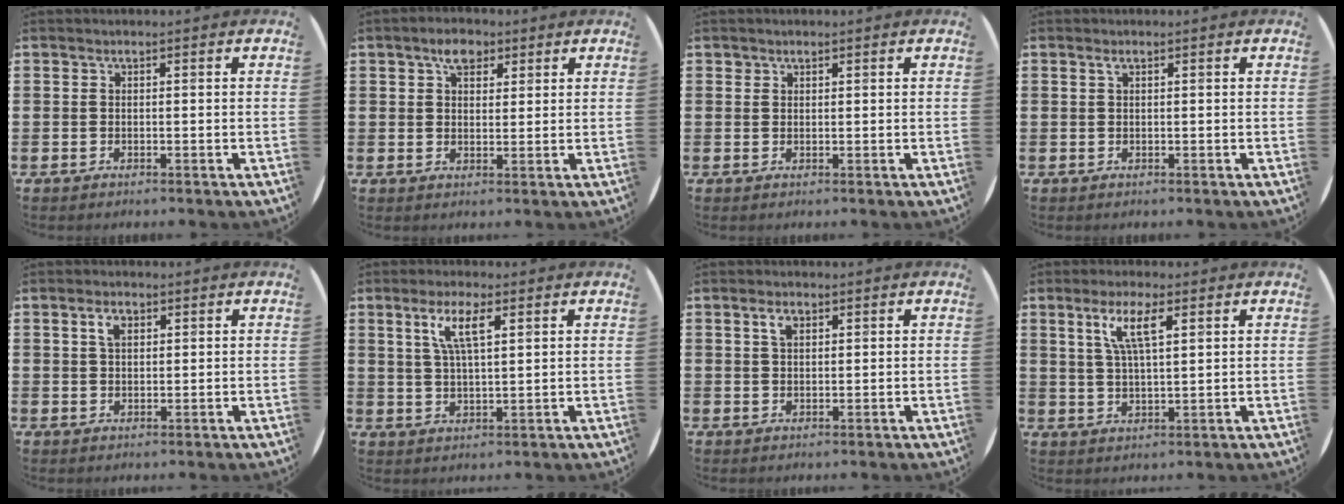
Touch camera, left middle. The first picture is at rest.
{"total": 3.9, "force": [2.6, 2.2, 1.8], "torque": [-0.017, 0.002, 0.042]}
{"total": 0.9, "force": [0.8, 0.4, -0.1], "torque": [0.010, 0.000, 0.013]}
{"total": 0.5, "force": [0.4, 0.2, 0.4], "torque": [-0.008, 0.001, 0.007]}
{"total": 2.5, "force": [1.3, 1.5, 1.5], "torque": [-0.016, 0.001, 0.020]}
{"total": 5.7, "force": [3.1, 1.5, 4.6], "torque": [-0.099, 0.011, 0.051]}
{"total": 2.2, "force": [1.3, 1.3, 1.3], "torque": [-0.012, 0.001, 0.019]}
{"total": 6.1, "force": [3.3, 1.6, 4.8], "torque": [-0.097, 0.009, 0.054]}